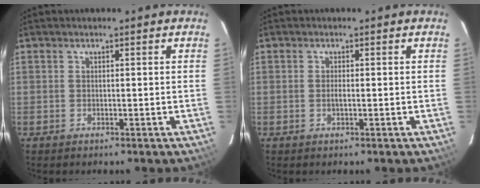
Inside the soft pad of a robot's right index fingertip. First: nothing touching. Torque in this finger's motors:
{"motor_torque": [0.32, -0.05, 0.11, 0.02]}